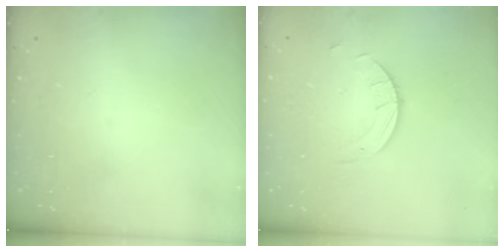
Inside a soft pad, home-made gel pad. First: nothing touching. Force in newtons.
{"total": 2.7, "press": 2.7, "slide": 0.3}